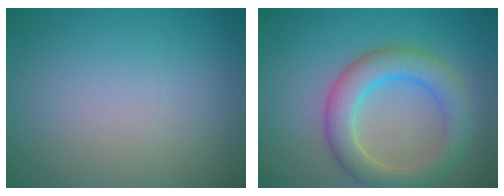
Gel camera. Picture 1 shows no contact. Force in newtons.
{"total": 5.3, "press": 5.3, "slide": 0.3}